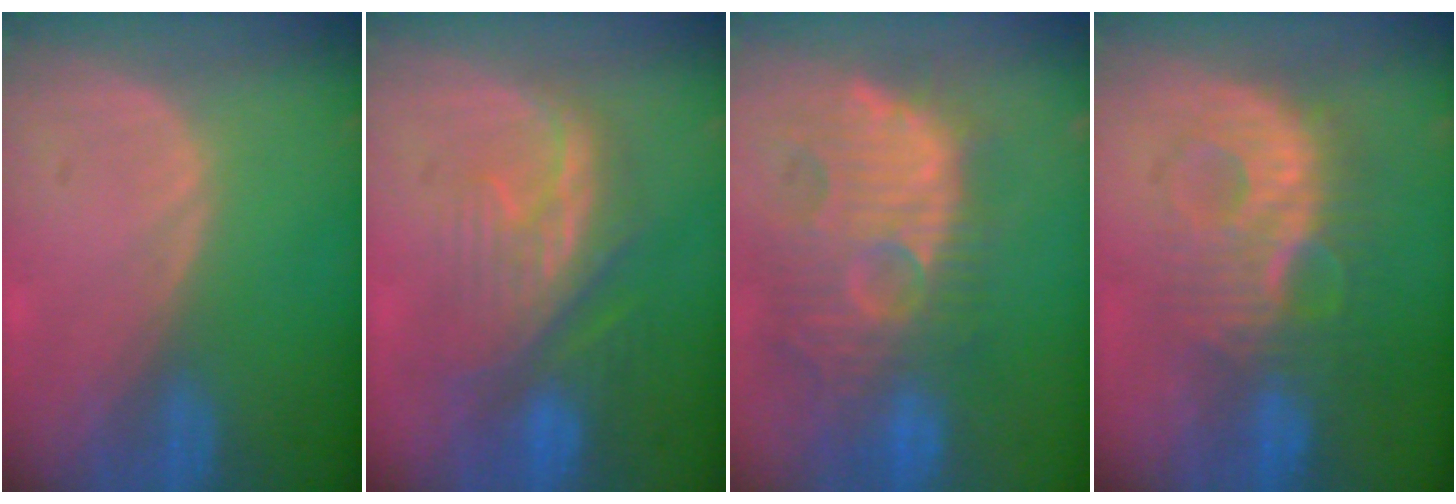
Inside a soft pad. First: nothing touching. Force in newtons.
{"total": 9.4, "press": 8.8, "slide": 3.5}
{"total": 13.5, "press": 12.3, "slide": 5.5}
{"total": 9.4, "press": 9.3, "slide": 1.6}